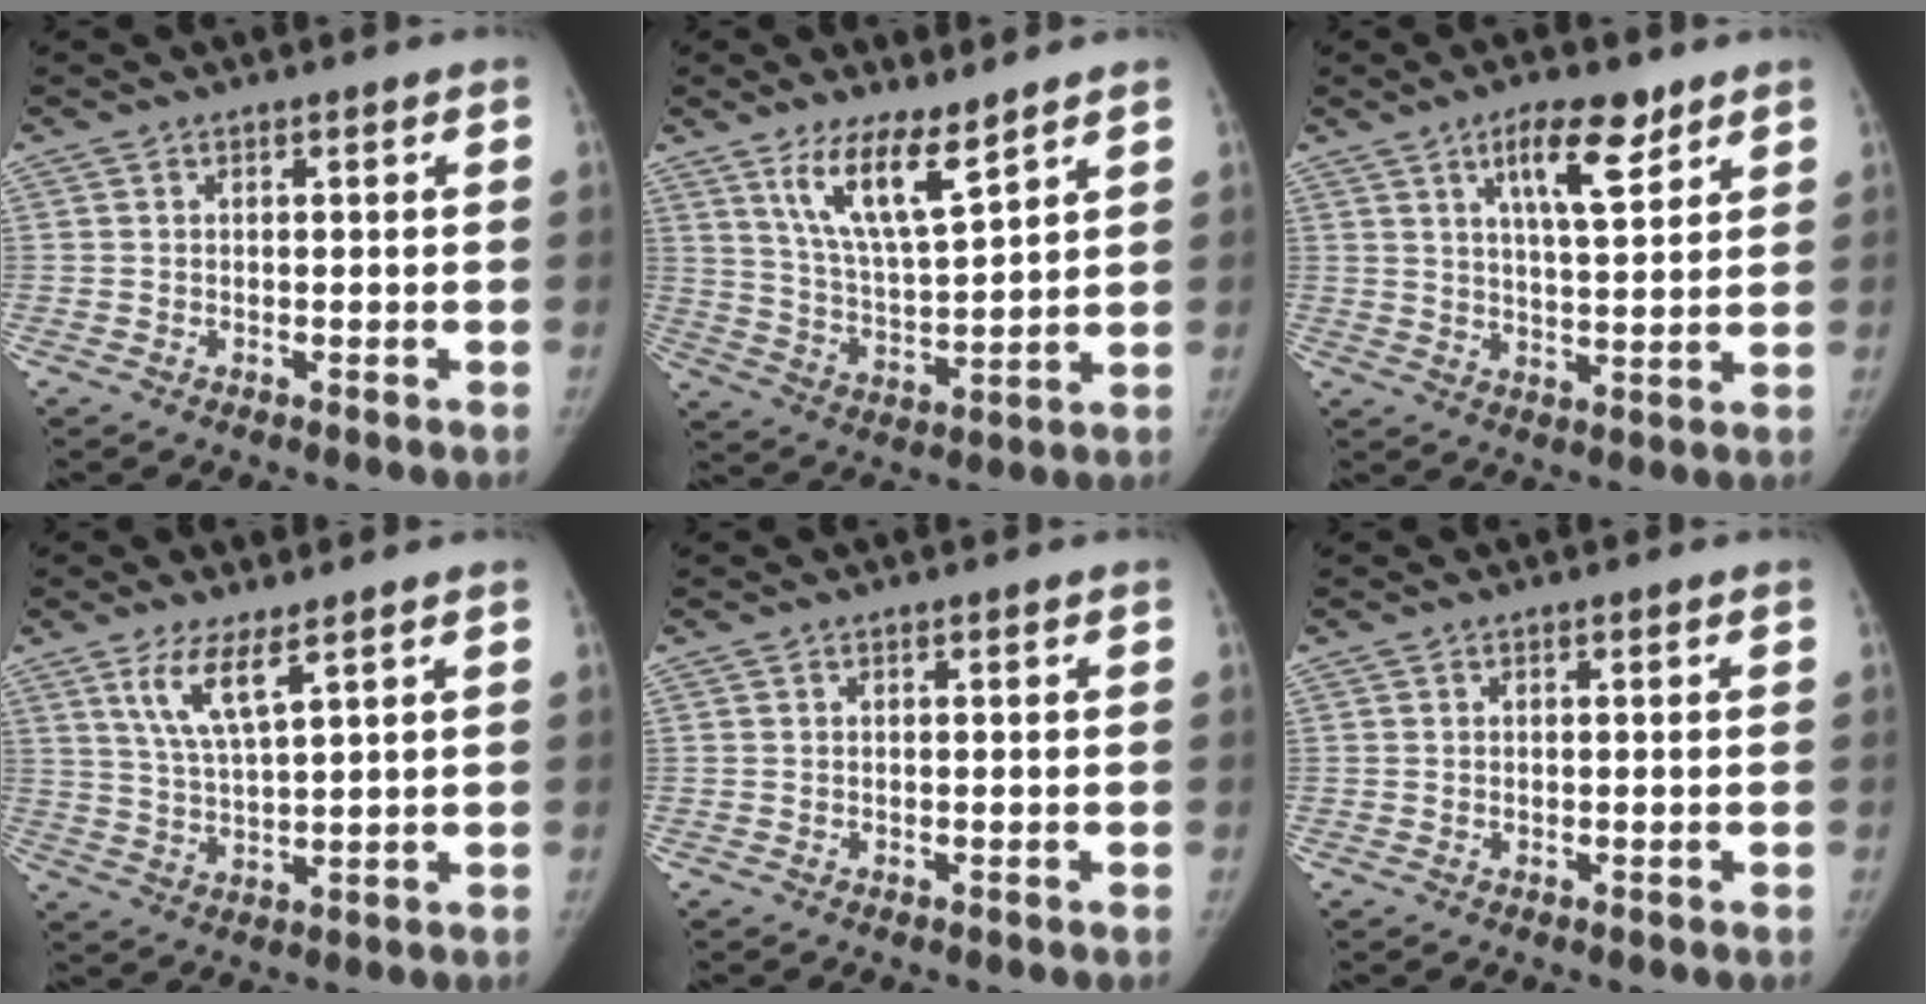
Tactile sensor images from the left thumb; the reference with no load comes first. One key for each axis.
{"total": 11.1, "fx": 7.5, "fy": 2.9, "fz": 7.8, "tx": -0.128, "ty": -0.055, "tz": 0.149}
{"total": 9.3, "fx": 5.5, "fy": 2.9, "fz": 6.8, "tx": -0.097, "ty": -0.032, "tz": 0.093}
{"total": 6.8, "fx": 4.0, "fy": 1.3, "fz": 5.3, "tx": -0.107, "ty": -0.026, "tz": 0.088}
{"total": 0.0}
{"total": 0.0}